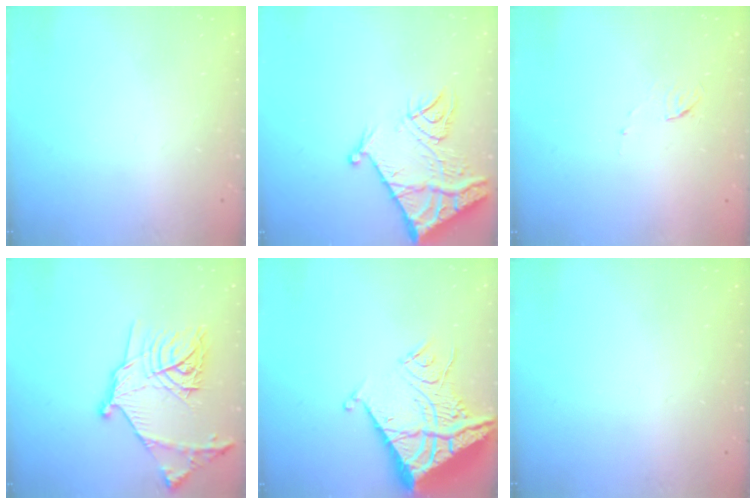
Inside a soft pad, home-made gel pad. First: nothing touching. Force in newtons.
{"total": 12.8, "press": 12.7, "slide": 1.2}
{"total": 3.9, "press": 3.9, "slide": 0.4}
{"total": 21.1, "press": 21.0, "slide": 1.2}
{"total": 16.7, "press": 16.6, "slide": 1.8}
{"total": 0.0}